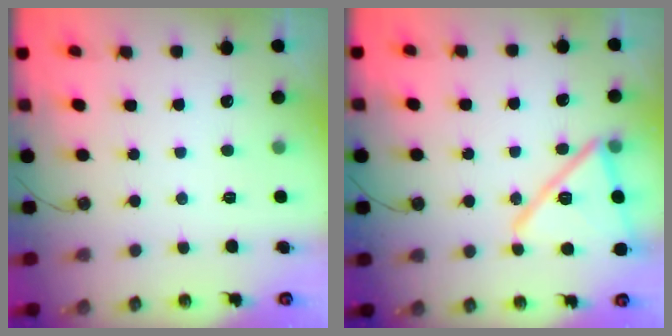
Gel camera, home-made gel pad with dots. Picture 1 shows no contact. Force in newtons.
{"total": 16.4, "press": 16.3, "slide": 0.7}